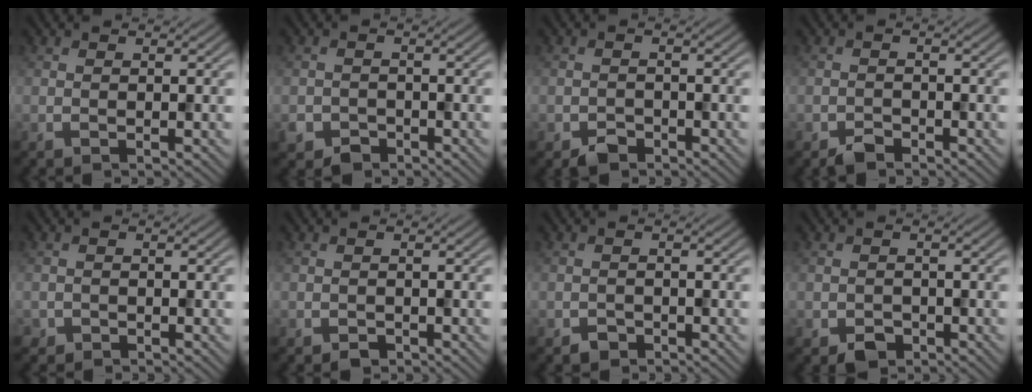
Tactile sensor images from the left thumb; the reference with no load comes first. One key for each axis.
{"total": 3.5, "fx": -2.3, "fy": 2.4, "fz": 1.0, "tx": -0.022, "ty": -0.010, "tz": -0.048}
{"total": 2.2, "fx": -1.7, "fy": 1.3, "fz": 0.6, "tx": -0.007, "ty": -0.001, "tz": -0.036}
{"total": 1.8, "fx": -1.5, "fy": 0.9, "fz": 0.5, "tx": -0.006, "ty": 0.000, "tz": -0.032}
{"total": 1.1, "fx": -0.7, "fy": 0.8, "fz": 0.0, "tx": 0.005, "ty": -0.003, "tz": -0.017}
{"total": 1.1, "fx": -0.8, "fy": 0.7, "fz": 0.3, "tx": -0.004, "ty": -0.004, "tz": -0.017}
{"total": 1.5, "fx": -1.2, "fy": 0.9, "fz": 0.3, "tx": -0.003, "ty": 0.000, "tz": -0.025}
{"total": 2.2, "fx": -1.4, "fy": 1.6, "fz": 0.7, "tx": -0.010, "ty": -0.005, "tz": -0.030}